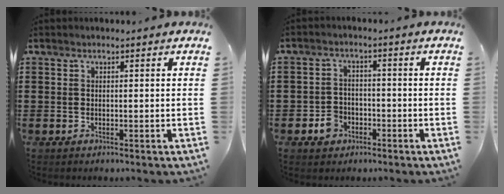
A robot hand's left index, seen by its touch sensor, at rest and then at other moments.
{"total": 3.7, "force": [-2.0, 2.8, 1.3], "torque": [-0.035, 0.004, -0.040]}